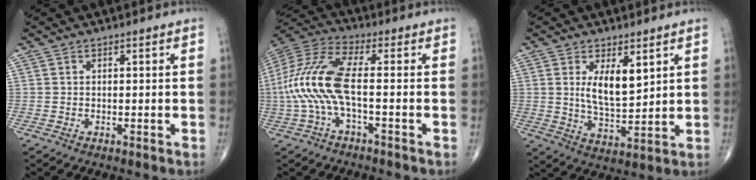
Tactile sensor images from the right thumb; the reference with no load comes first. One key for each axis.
{"total": 14.3, "fx": -1.6, "fy": 5.4, "fz": 13.2, "tx": -0.307, "ty": 0.033, "tz": -0.035}
{"total": 8.3, "fx": 3.0, "fy": 3.6, "fz": 6.8, "tx": -0.101, "ty": -0.031, "tz": 0.061}